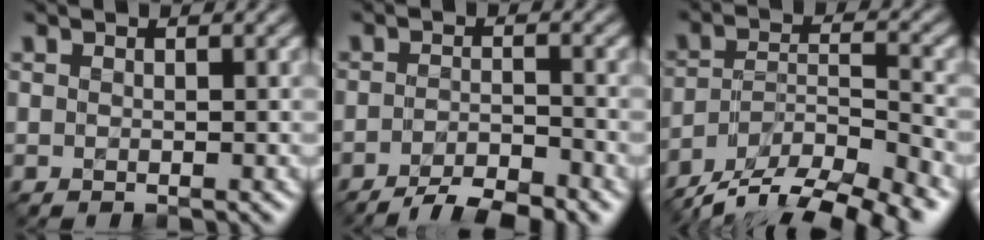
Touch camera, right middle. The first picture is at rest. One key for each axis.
{"total": 5.2, "fx": -3.9, "fy": 1.2, "fz": 3.2, "tx": -0.050, "ty": -0.004, "tz": -0.069}
{"total": 13.3, "fx": -11.1, "fy": 4.1, "fz": 6.0, "tx": -0.101, "ty": -0.016, "tz": -0.166}